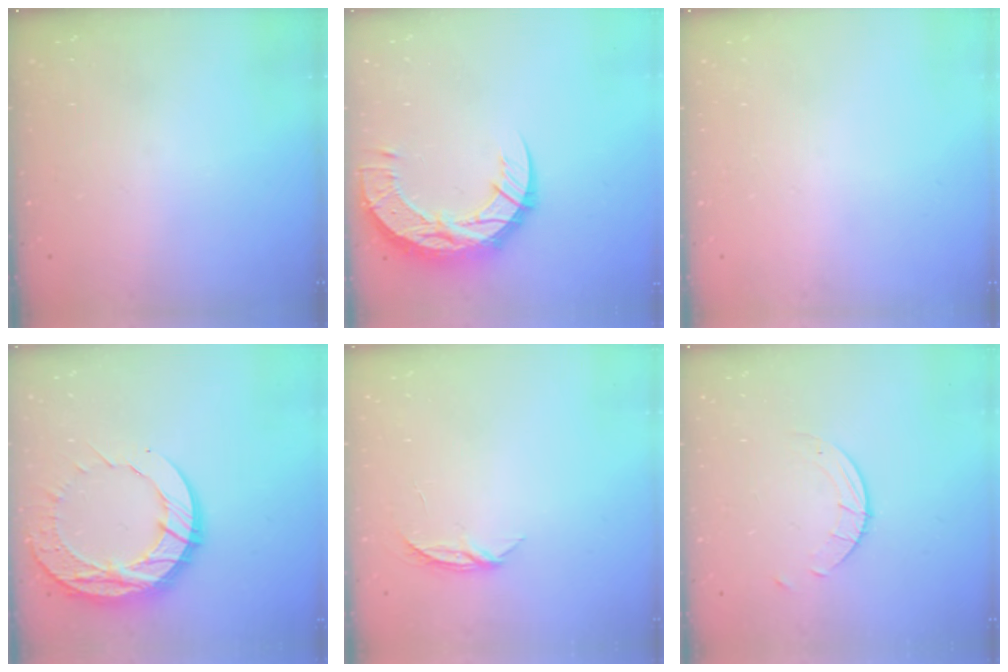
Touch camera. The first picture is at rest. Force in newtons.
{"total": 15.7, "press": 15.6, "slide": 1.2}
{"total": 0.0}
{"total": 16.1, "press": 16.1, "slide": 1.3}
{"total": 4.0, "press": 4.0, "slide": 0.5}
{"total": 4.0, "press": 4.0, "slide": 0.4}